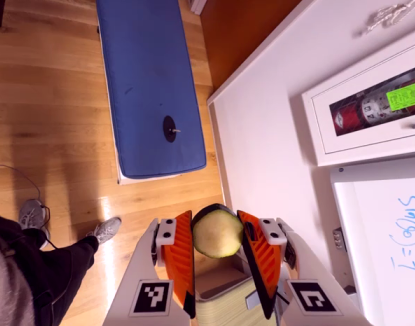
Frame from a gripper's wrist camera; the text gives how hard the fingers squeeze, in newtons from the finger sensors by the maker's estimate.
{"total": 9.5, "left": 9.3, "right": 9.8}